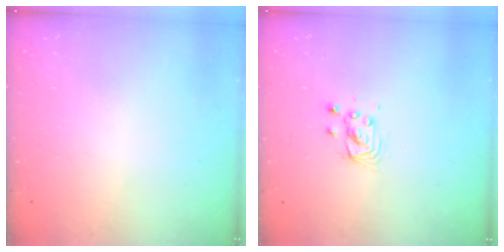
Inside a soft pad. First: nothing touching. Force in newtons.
{"total": 2.7, "press": 2.7, "slide": 0.2}